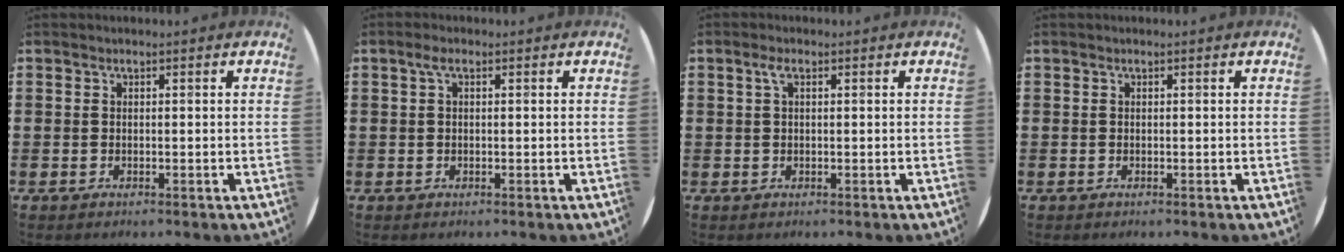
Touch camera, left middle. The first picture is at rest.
{"total": 1.4, "force": [0.5, 0.5, 1.2], "torque": [-0.025, 0.006, 0.007]}
{"total": 1.6, "force": [0.6, 0.5, 1.4], "torque": [-0.029, 0.005, 0.008]}
{"total": 0.0}